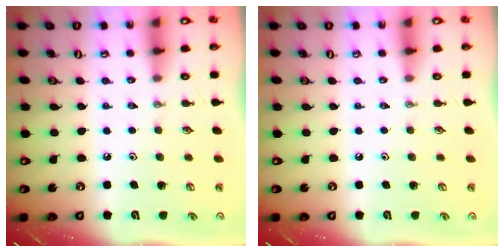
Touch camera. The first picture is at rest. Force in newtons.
{"total": 0.0}